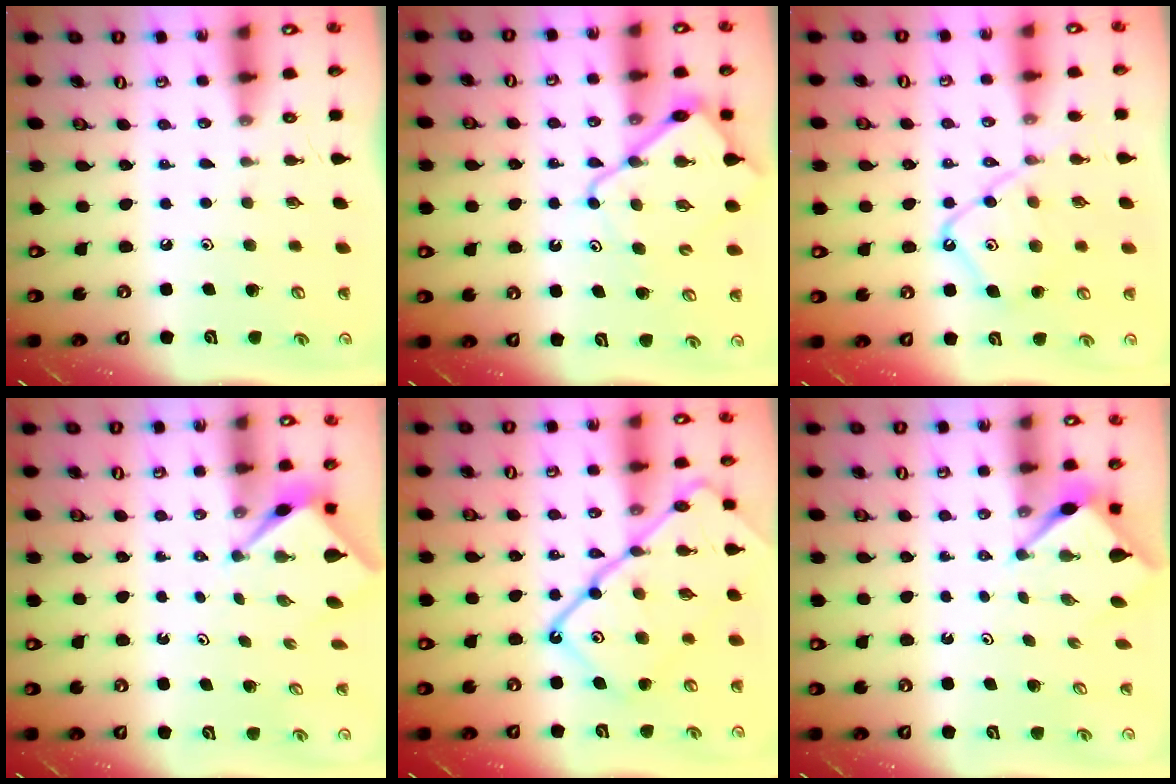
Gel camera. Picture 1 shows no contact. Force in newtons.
{"total": 13.2, "press": 13.1, "slide": 1.6}
{"total": 12.9, "press": 12.8, "slide": 1.1}
{"total": 2.6, "press": 2.6, "slide": 0.1}
{"total": 20.3, "press": 20.2, "slide": 1.8}
{"total": 3.0, "press": 3.0, "slide": 0.3}